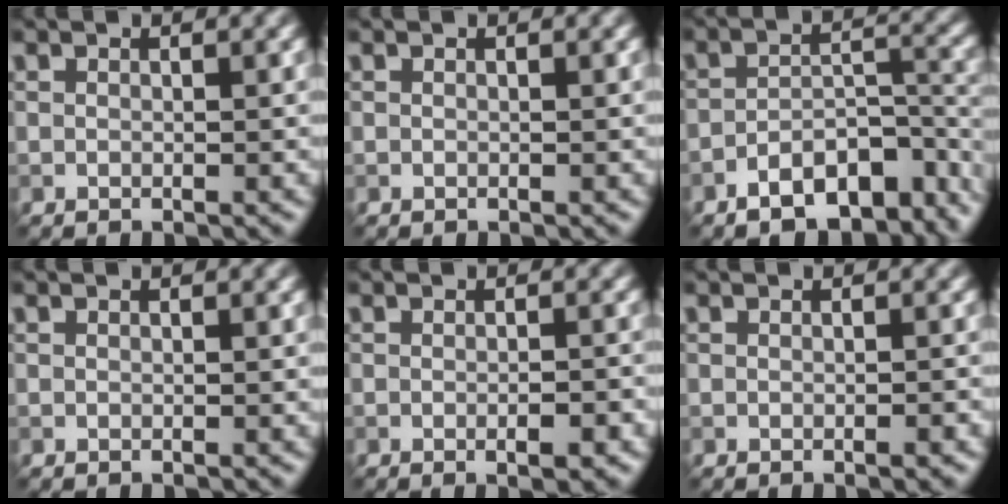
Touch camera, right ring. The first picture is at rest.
{"total": 0.0}
{"total": 8.3, "force": [-5.9, 3.5, 4.8], "torque": [-0.062, -0.008, -0.095]}
{"total": 0.0}
{"total": 2.2, "force": [-0.7, 0.4, 2.0], "torque": [-0.026, -0.001, -0.008]}
{"total": 0.9, "force": [-0.4, 0.1, 0.8], "torque": [-0.010, 0.001, -0.006]}